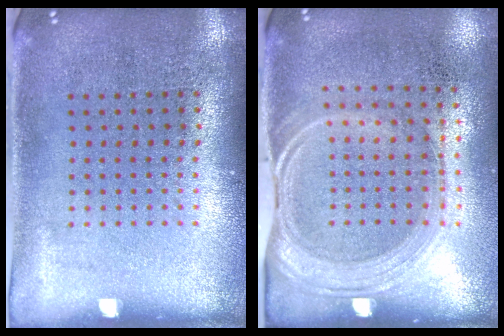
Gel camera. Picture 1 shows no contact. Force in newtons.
{"total": 1.6, "press": 1.4, "slide": 0.9}